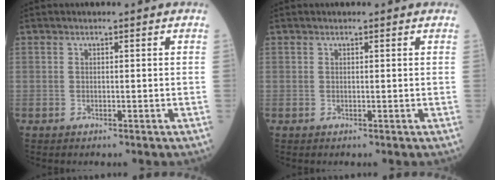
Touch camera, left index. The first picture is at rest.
{"total": 0.9, "force": [0.8, 0.4, 0.1], "torque": [-0.011, 0.005, 0.007]}